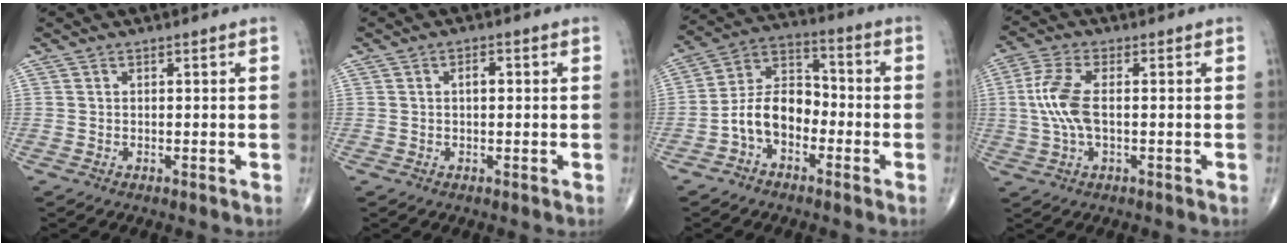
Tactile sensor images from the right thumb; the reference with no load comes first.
{"total": 1.8, "force": [0.2, 0.9, 1.6], "torque": [-0.026, 0.004, 0.001]}
{"total": 10.4, "force": [-3.6, 6.9, 6.9], "torque": [-0.108, 0.047, -0.078]}
{"total": 8.3, "force": [0.2, 3.7, 7.4], "torque": [-0.183, 0.009, 0.003]}